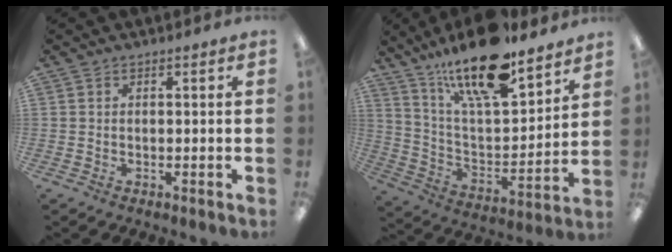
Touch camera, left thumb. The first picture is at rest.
{"total": 20.8, "force": [15.6, 6.3, 12.2], "torque": [-0.212, -0.095, 0.264]}